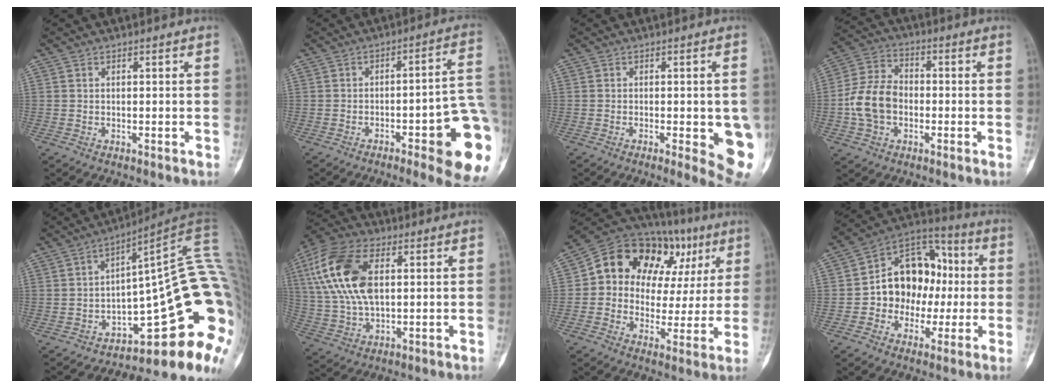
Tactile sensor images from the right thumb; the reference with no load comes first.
{"total": 18.0, "force": [-5.7, 4.0, 16.6], "torque": [-0.162, 0.031, -0.065]}
{"total": 10.1, "force": [-2.0, 2.8, 9.5], "torque": [-0.100, -0.012, -0.017]}
{"total": 10.6, "force": [-1.8, 7.9, 6.9], "torque": [-0.129, 0.030, -0.040]}
{"total": 28.7, "force": [-3.3, 10.1, 26.6], "torque": [-0.282, 0.035, -0.028]}
{"total": 17.4, "force": [4.5, 9.3, 14.0], "torque": [-0.294, 0.005, 0.081]}
{"total": 21.4, "force": [6.5, 15.1, 13.7], "torque": [-0.141, 0.039, 0.099]}
{"total": 16.8, "force": [-0.3, 13.2, 10.3], "torque": [-0.101, 0.039, -0.011]}